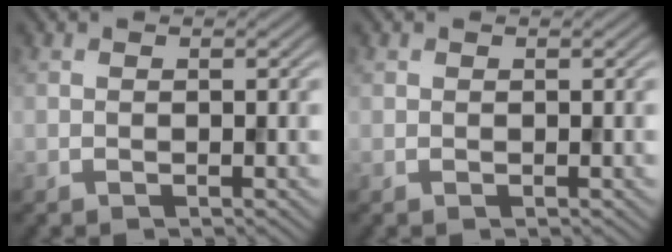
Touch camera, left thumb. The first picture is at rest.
{"total": 0.0}